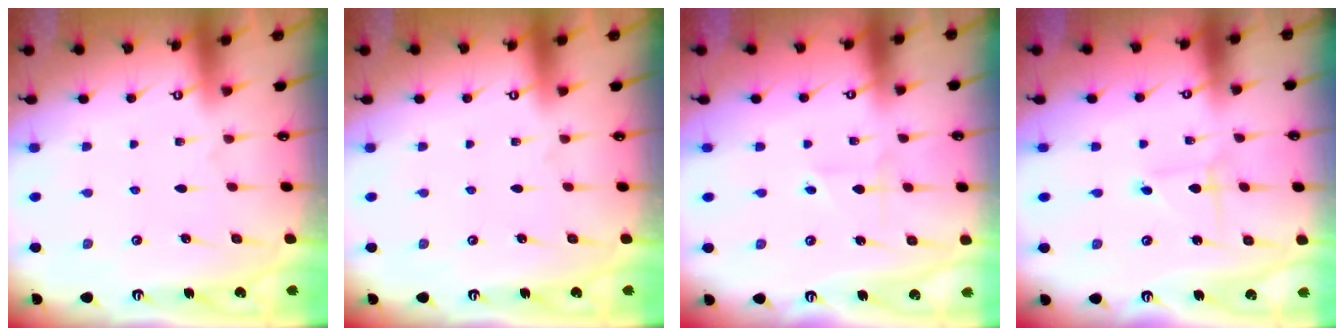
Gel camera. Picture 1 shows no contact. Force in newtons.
{"total": 0.0}
{"total": 1.6, "press": 1.6, "slide": 0.3}
{"total": 0.9, "press": 0.9, "slide": 0.0}